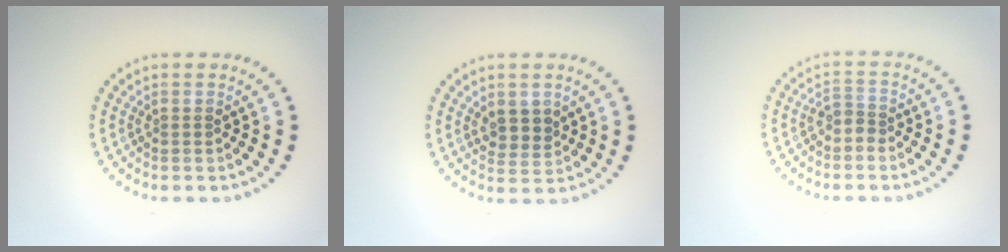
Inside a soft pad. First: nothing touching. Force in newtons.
{"total": 2.2, "press": 1.9, "slide": 1.0}
{"total": 1.6, "press": 1.2, "slide": 1.0}